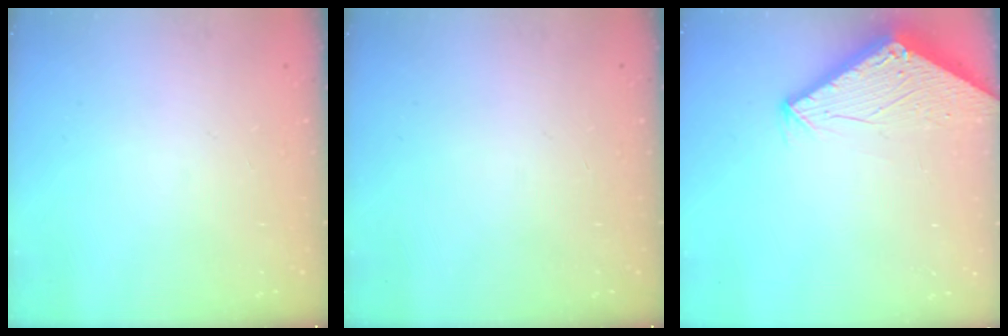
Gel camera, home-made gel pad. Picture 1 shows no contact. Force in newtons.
{"total": 0.0}
{"total": 2.9, "press": 2.9, "slide": 0.2}